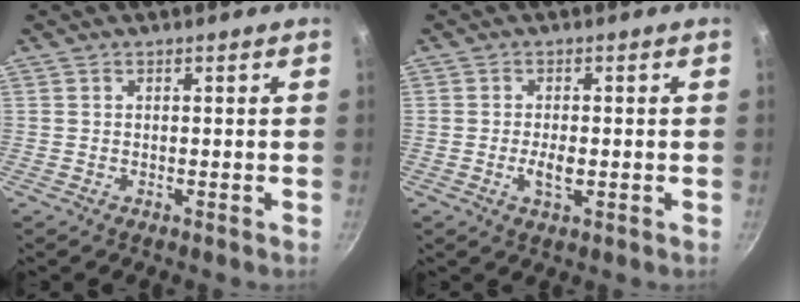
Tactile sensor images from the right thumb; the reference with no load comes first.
{"total": 3.5, "force": [-0.7, 1.6, 3.0], "torque": [-0.053, 0.003, -0.013]}